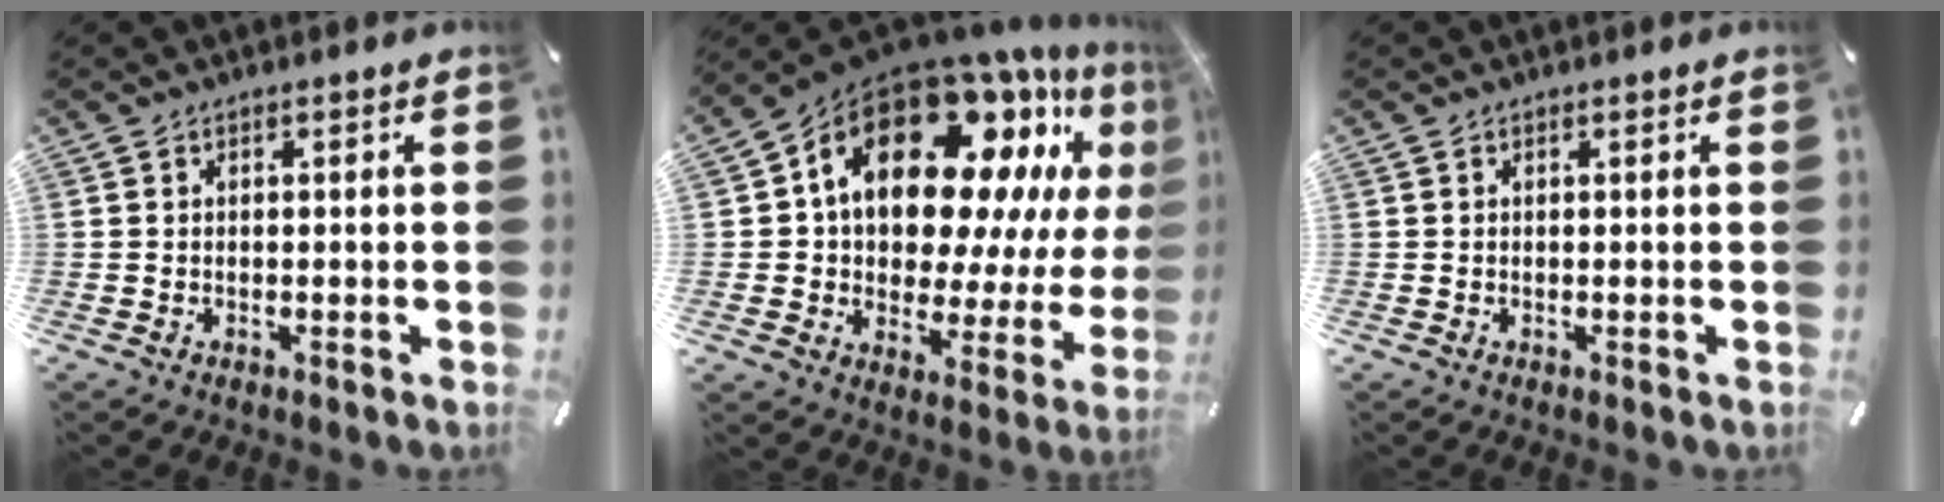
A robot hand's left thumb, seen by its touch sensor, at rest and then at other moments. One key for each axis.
{"total": 23.3, "fx": 12.3, "fy": 13.4, "fz": 14.6, "tx": -0.238, "ty": -0.093, "tz": 0.215}
{"total": 0.0}